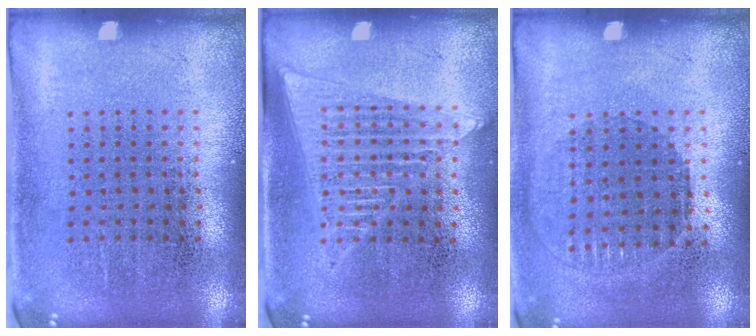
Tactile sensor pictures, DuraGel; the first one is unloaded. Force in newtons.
{"total": 1.6, "press": 1.5, "slide": 0.6}
{"total": 0.9, "press": 0.9, "slide": 0.3}